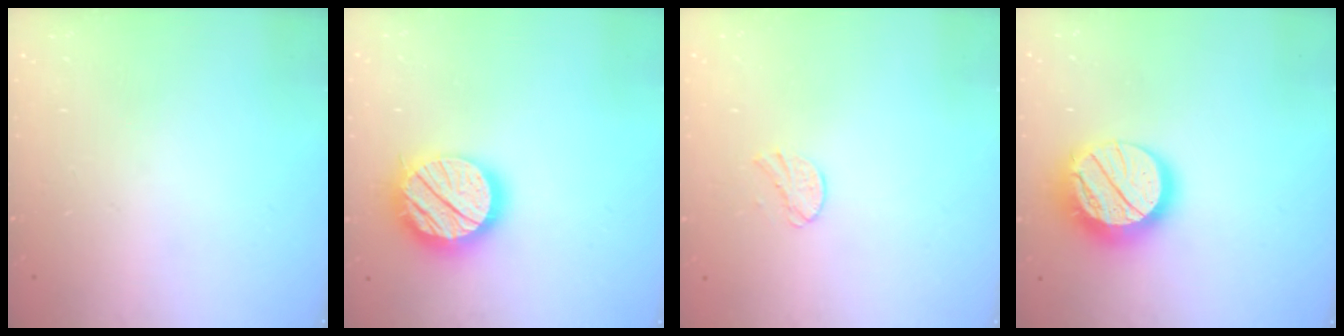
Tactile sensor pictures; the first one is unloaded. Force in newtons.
{"total": 18.0, "press": 17.9, "slide": 1.8}
{"total": 6.1, "press": 6.1, "slide": 0.6}
{"total": 19.2, "press": 19.1, "slide": 1.4}